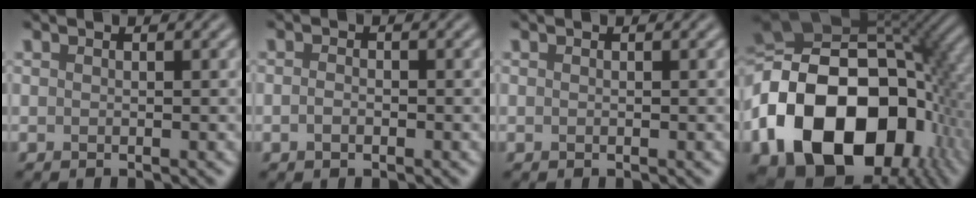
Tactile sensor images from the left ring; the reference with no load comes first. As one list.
[{"total": 1.1, "force": [-0.4, 0.7, 0.8], "torque": [-0.016, -0.001, -0.011]}, {"total": 0.0}, {"total": 20.8, "force": [-5.2, 14.1, 14.4], "torque": [-0.305, -0.009, -0.096]}]